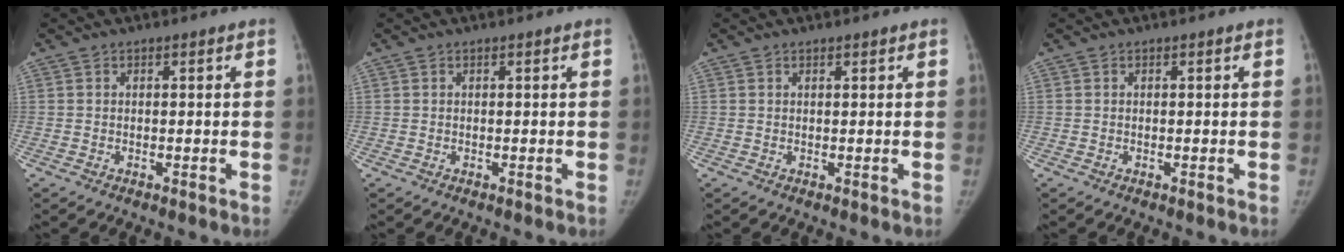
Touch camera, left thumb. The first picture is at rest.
{"total": 0.0}
{"total": 0.0}
{"total": 0.0}